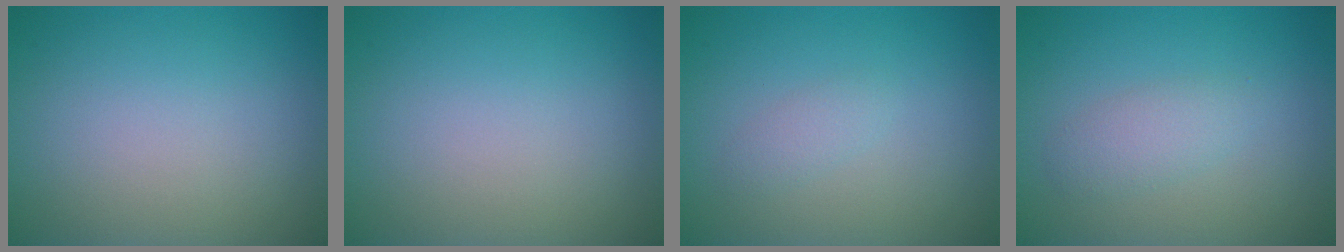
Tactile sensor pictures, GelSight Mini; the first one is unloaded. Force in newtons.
{"total": 0.0}
{"total": 1.0, "press": 1.0, "slide": 0.0}
{"total": 1.9, "press": 1.9, "slide": 0.0}